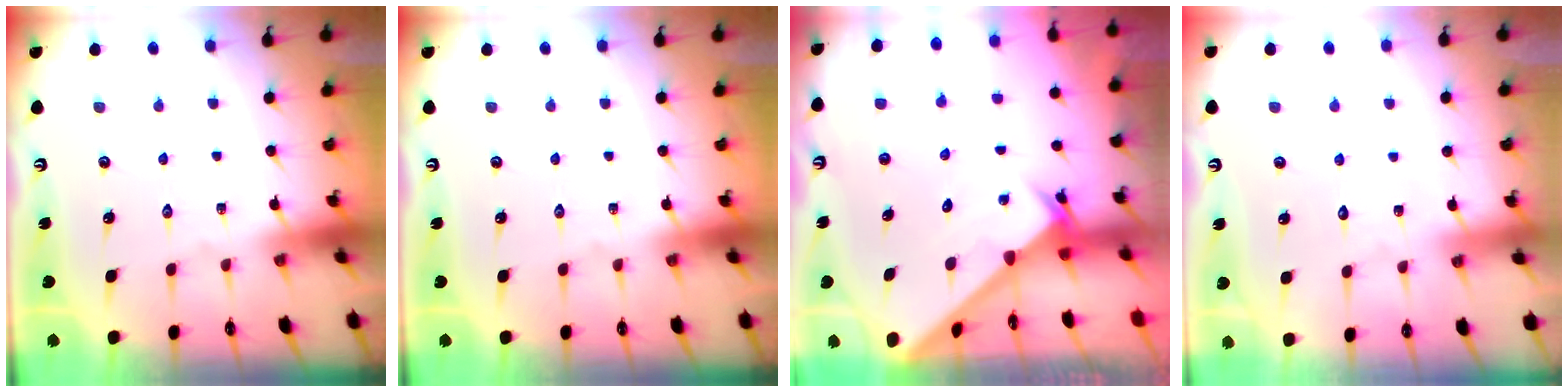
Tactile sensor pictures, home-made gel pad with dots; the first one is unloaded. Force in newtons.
{"total": 0.0}
{"total": 2.5, "press": 2.5, "slide": 0.2}
{"total": 2.6, "press": 2.5, "slide": 0.3}